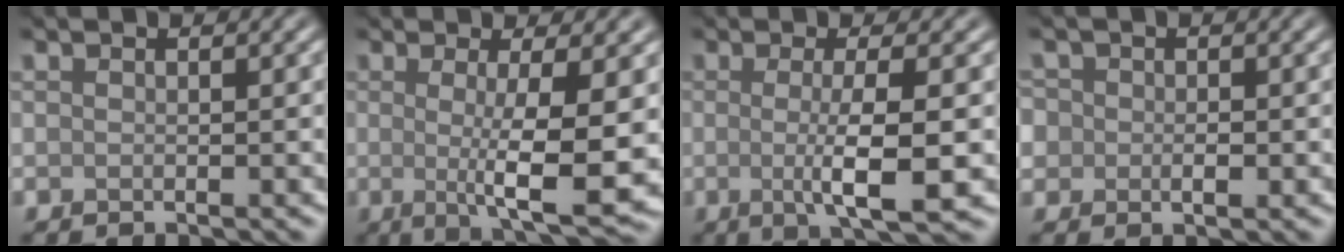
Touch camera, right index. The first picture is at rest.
{"total": 7.5, "force": [-0.4, 1.4, 7.4], "torque": [-0.109, -0.014, -0.003]}
{"total": 5.5, "force": [-0.6, 1.1, 5.3], "torque": [-0.087, -0.010, -0.009]}
{"total": 2.7, "force": [0.0, 2.3, 1.5], "torque": [-0.019, 0.001, -0.012]}